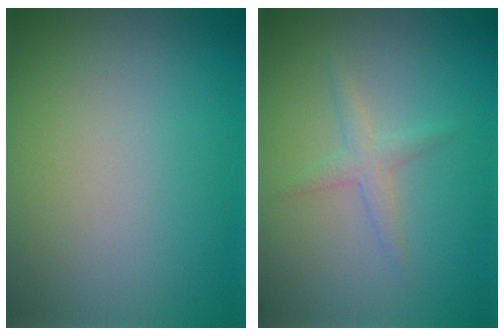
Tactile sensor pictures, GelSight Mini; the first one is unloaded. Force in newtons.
{"total": 1.7, "press": 1.6, "slide": 0.1}